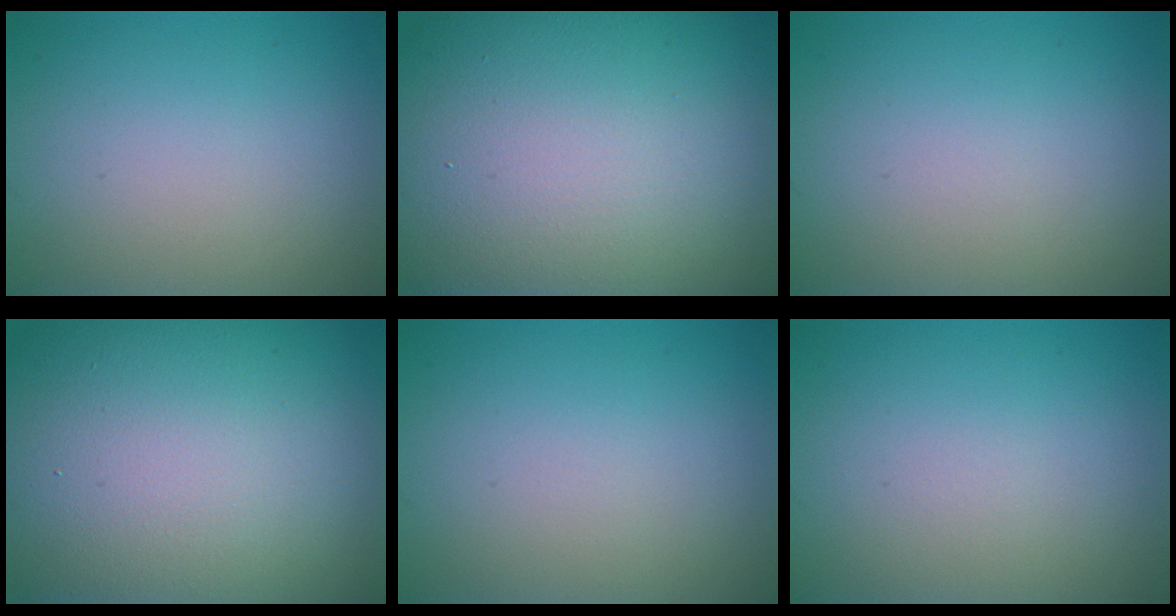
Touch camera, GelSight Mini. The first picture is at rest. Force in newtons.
{"total": 22.1, "press": 22.1, "slide": 0.9}
{"total": 0.0}
{"total": 22.3, "press": 22.2, "slide": 1.1}
{"total": 0.0}
{"total": 0.0}